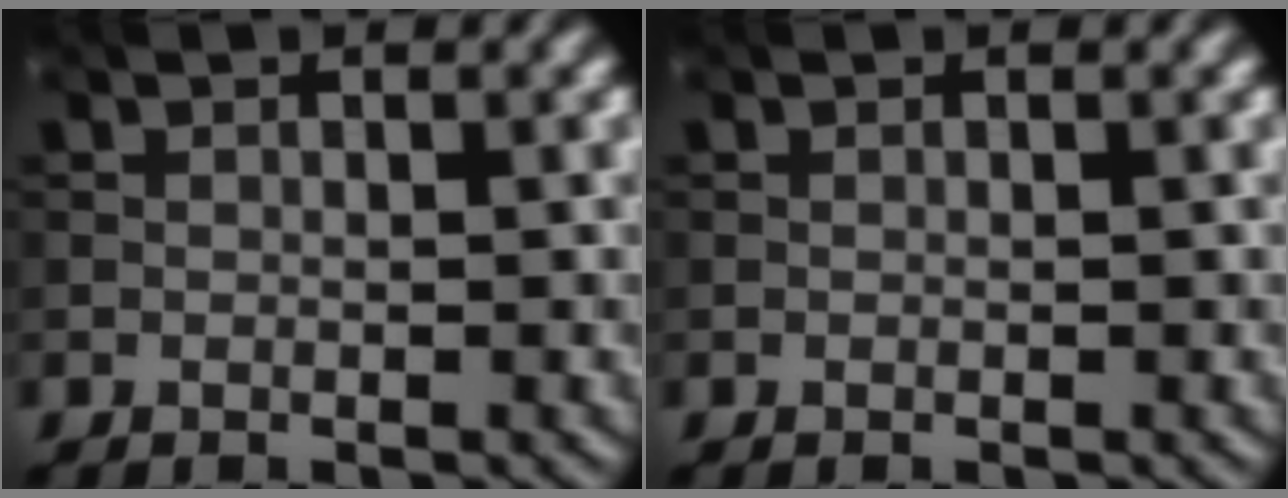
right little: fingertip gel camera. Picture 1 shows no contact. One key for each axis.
{"total": 0.0}